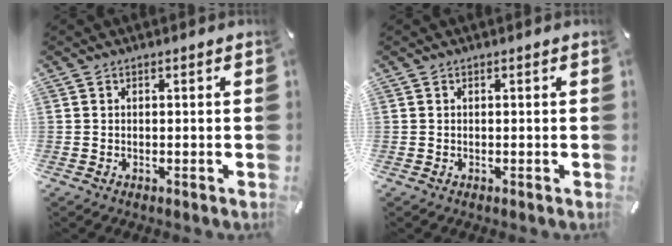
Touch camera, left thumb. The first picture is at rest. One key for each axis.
{"total": 0.0}